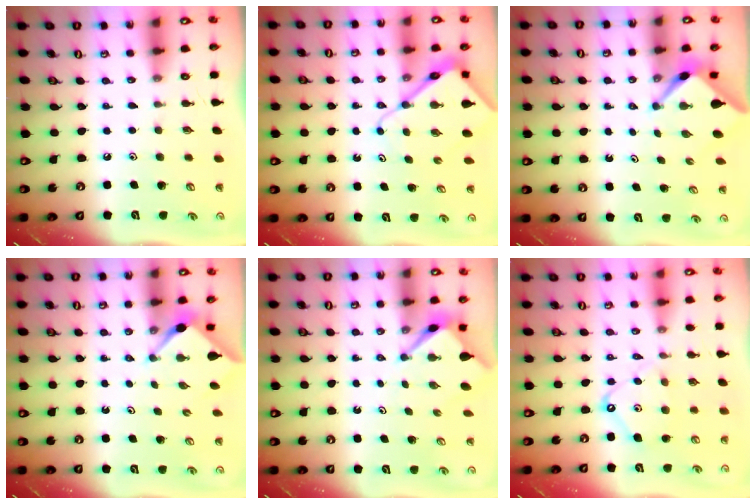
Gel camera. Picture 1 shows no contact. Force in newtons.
{"total": 9.1, "press": 9.1, "slide": 0.7}
{"total": 2.5, "press": 2.5, "slide": 0.3}
{"total": 3.0, "press": 3.0, "slide": 0.4}
{"total": 2.9, "press": 2.9, "slide": 0.2}
{"total": 9.2, "press": 9.2, "slide": 0.8}